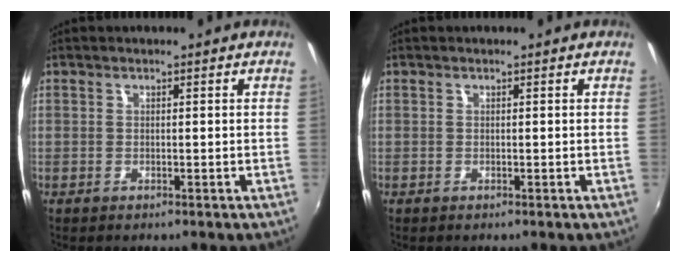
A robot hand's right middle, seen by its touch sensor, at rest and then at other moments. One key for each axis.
{"total": 0.0}